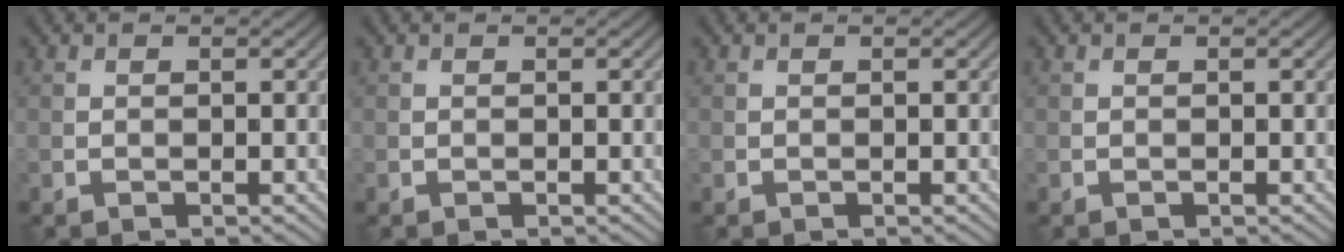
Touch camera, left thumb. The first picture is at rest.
{"total": 0.0}
{"total": 0.0}
{"total": 0.0}